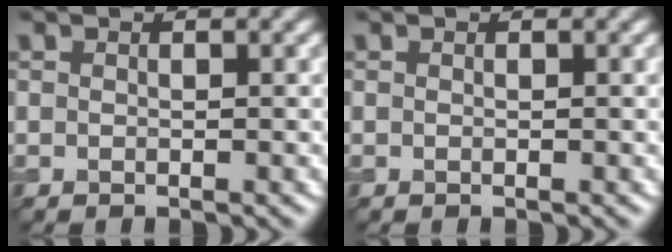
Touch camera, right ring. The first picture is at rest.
{"total": 0.0}